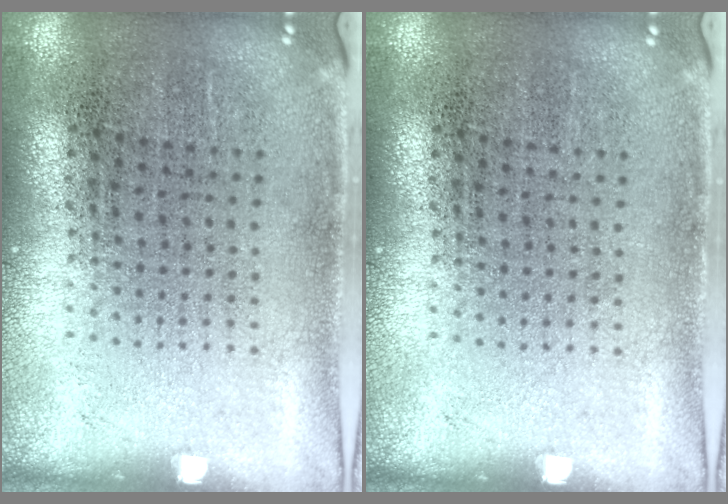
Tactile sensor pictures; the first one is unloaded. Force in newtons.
{"total": 0.0}